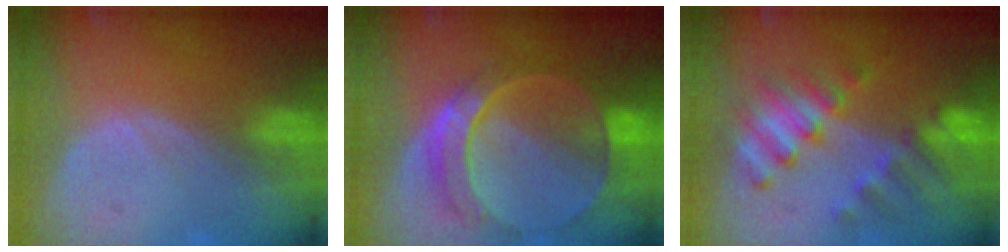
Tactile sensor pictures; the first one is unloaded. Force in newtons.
{"total": 9.4, "press": 8.3, "slide": 4.4}
{"total": 8.8, "press": 8.4, "slide": 2.8}